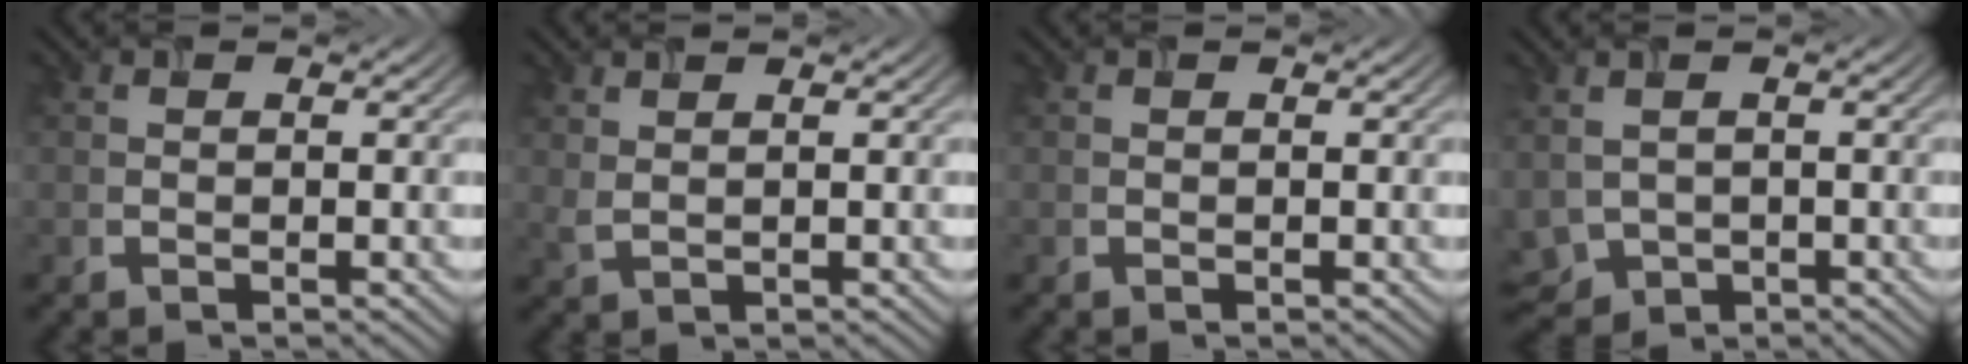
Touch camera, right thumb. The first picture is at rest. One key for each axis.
{"total": 1.5, "fx": 1.1, "fy": 0.4, "fz": 0.9, "tx": -0.031, "ty": -0.001, "tz": 0.028}
{"total": 0.0}
{"total": 4.3, "fx": -0.6, "fy": 3.2, "fz": 2.7, "tx": -0.080, "ty": -0.015, "tz": -0.011}